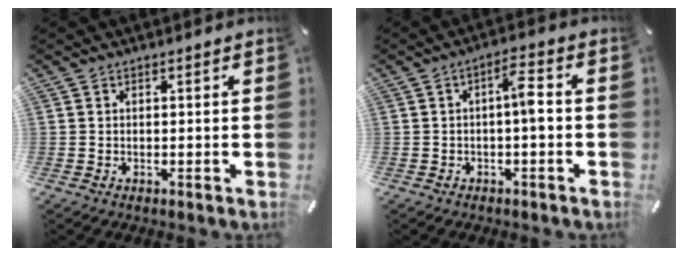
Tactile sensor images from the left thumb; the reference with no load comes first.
{"total": 6.0, "force": [-0.5, 2.0, 5.7], "torque": [-0.093, 0.015, -0.012]}